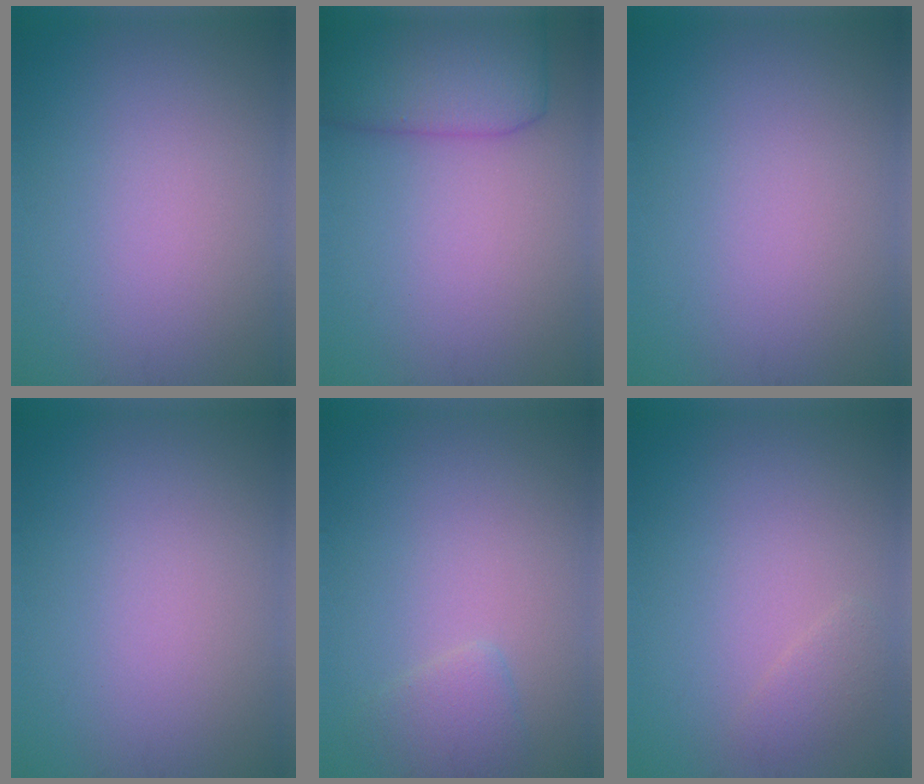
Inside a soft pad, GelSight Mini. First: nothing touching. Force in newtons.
{"total": 6.0, "press": 6.0, "slide": 0.1}
{"total": 0.0}
{"total": 0.0}
{"total": 1.9, "press": 1.9, "slide": 0.2}
{"total": 1.2, "press": 1.2, "slide": 0.1}